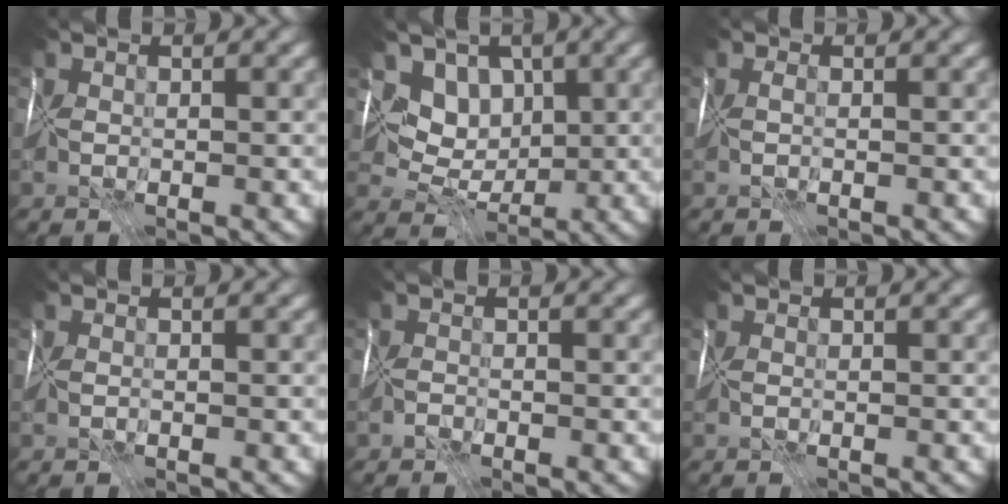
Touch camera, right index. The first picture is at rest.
{"total": 3.5, "force": [1.7, 2.7, 1.6], "torque": [-0.009, -0.010, 0.016]}
{"total": 0.7, "force": [-0.1, 0.3, 0.6], "torque": [-0.006, 0.001, 0.004]}
{"total": 0.0}
{"total": 1.7, "force": [-1.6, -0.2, -0.5], "torque": [0.021, -0.003, -0.031]}
{"total": 0.0}